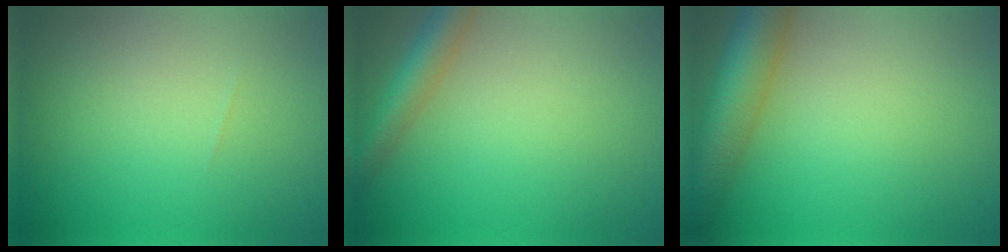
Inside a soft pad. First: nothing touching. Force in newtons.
{"total": 3.5, "press": 3.5, "slide": 0.1}
{"total": 7.3, "press": 7.3, "slide": 0.4}